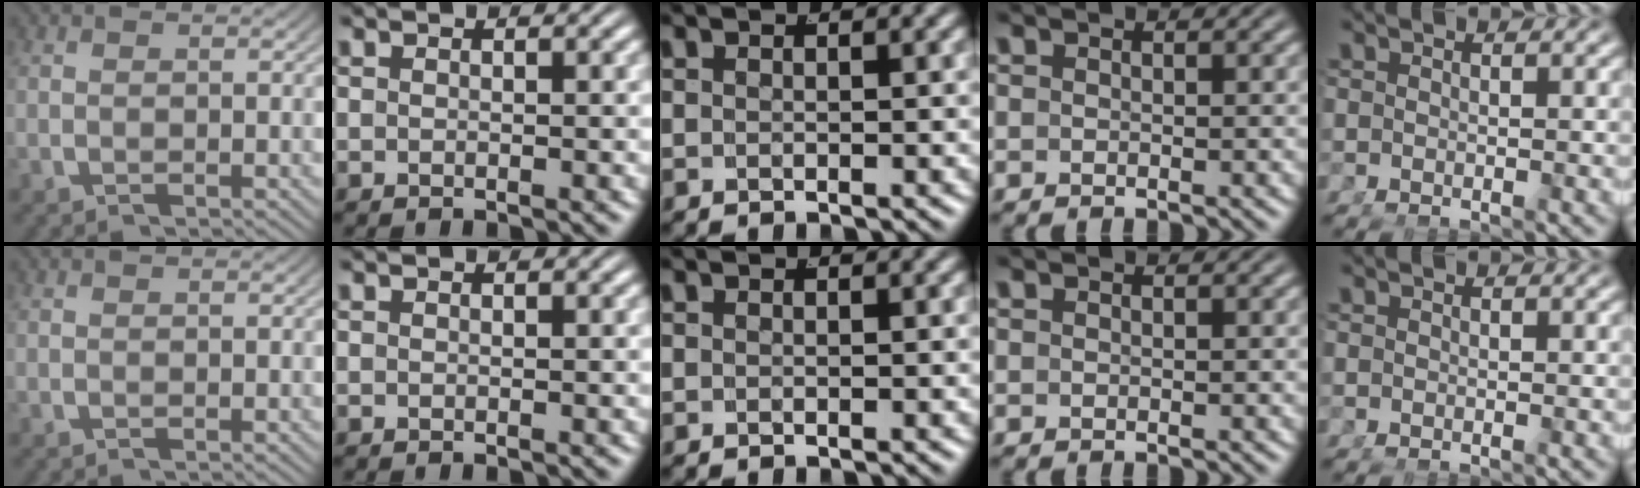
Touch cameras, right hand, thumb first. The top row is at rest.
{}